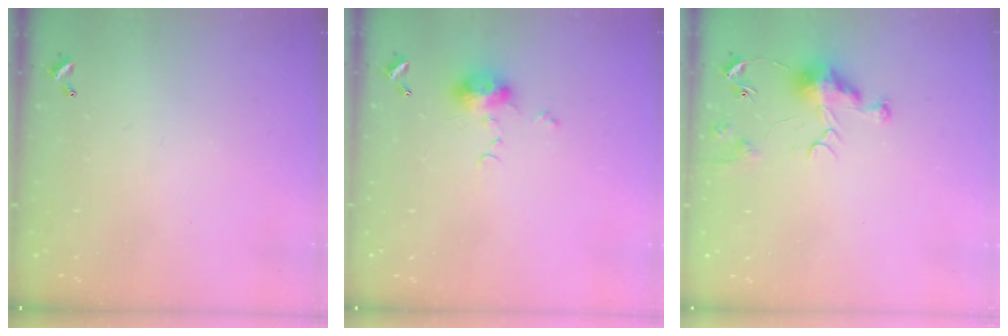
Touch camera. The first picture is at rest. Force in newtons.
{"total": 6.2, "press": 6.2, "slide": 0.7}
{"total": 7.0, "press": 7.0, "slide": 0.7}